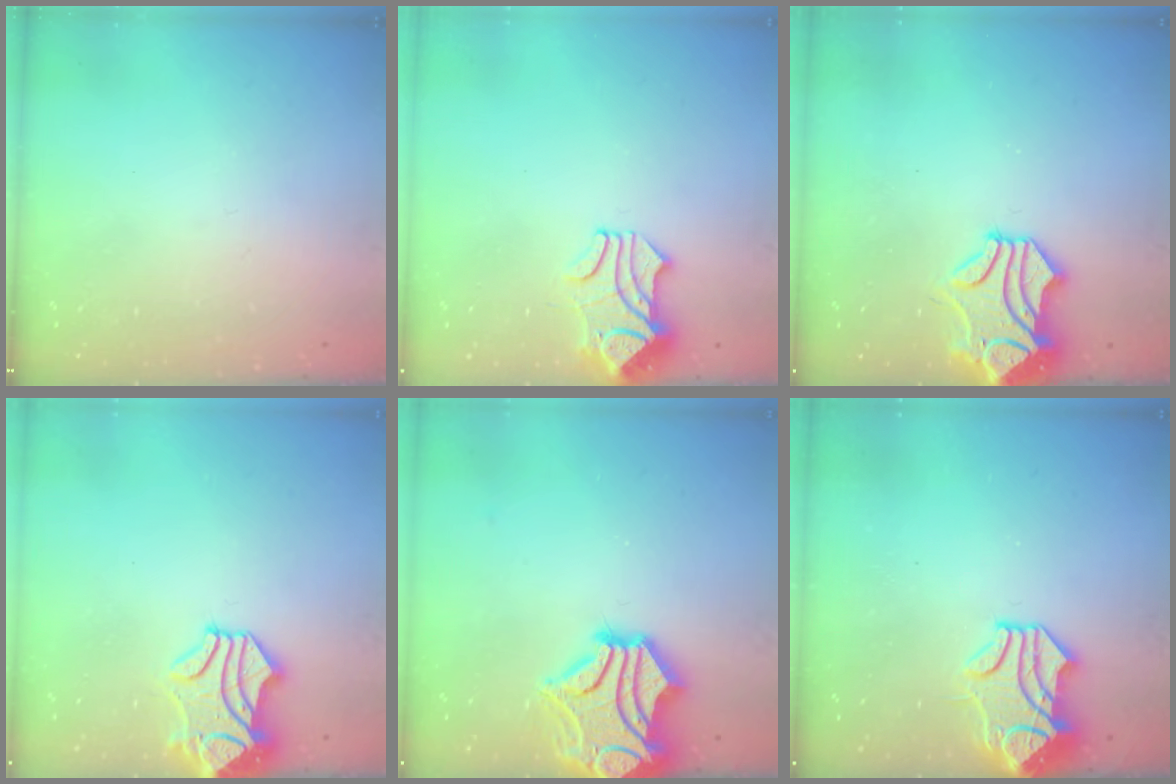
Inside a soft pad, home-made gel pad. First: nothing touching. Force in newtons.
{"total": 2.0, "press": 1.7, "slide": 1.1}
{"total": 1.5, "press": 0.8, "slide": 1.3}
{"total": 2.0, "press": 1.5, "slide": 1.3}
{"total": 7.2, "press": 6.8, "slide": 2.2}
{"total": 1.0, "press": 0.4, "slide": 0.9}